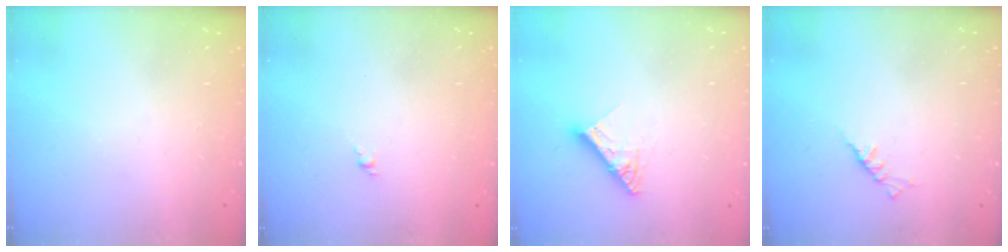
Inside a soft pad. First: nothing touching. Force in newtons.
{"total": 1.6, "press": 1.5, "slide": 0.6}
{"total": 10.0, "press": 9.9, "slide": 1.1}
{"total": 2.3, "press": 2.2, "slide": 0.5}